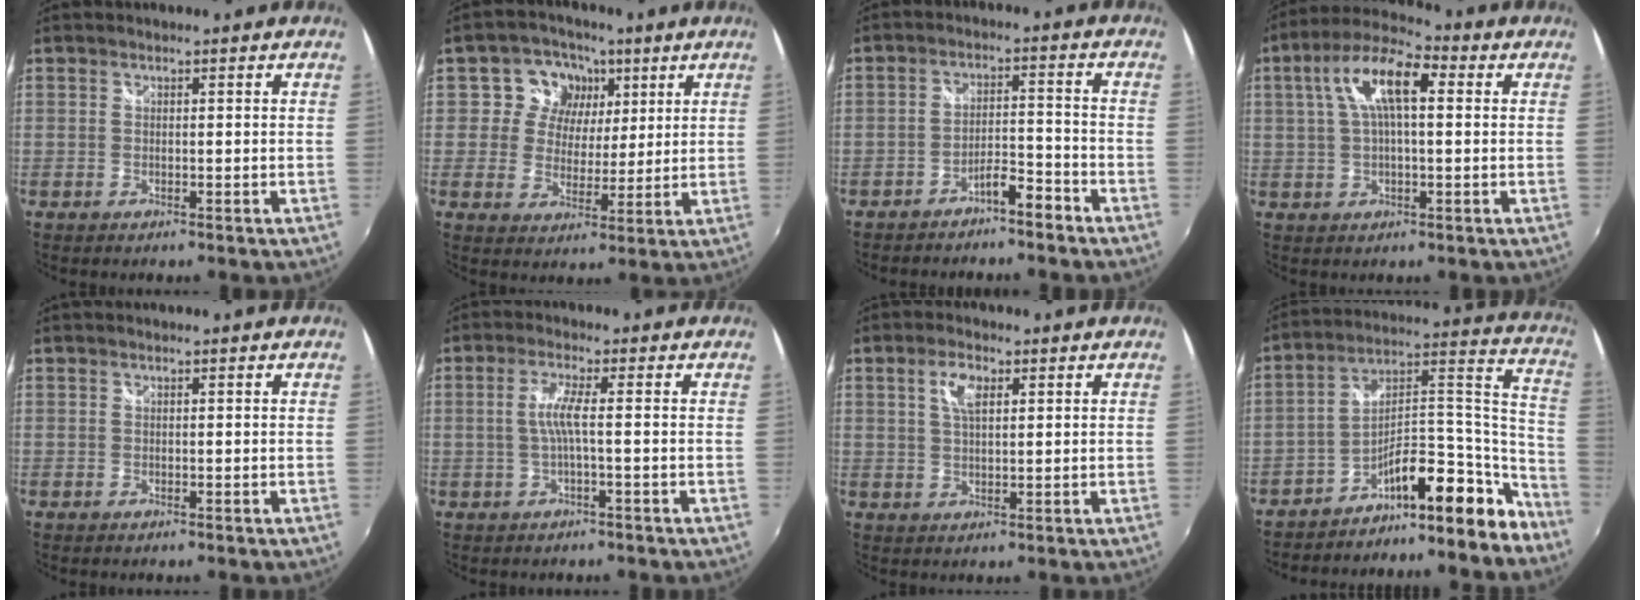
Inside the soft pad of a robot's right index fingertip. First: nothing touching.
{"total": 8.6, "force": [3.2, 7.5, 2.4], "torque": [-0.041, 0.004, 0.046]}
{"total": 4.7, "force": [-4.0, 0.8, 2.2], "torque": [-0.046, 0.008, -0.065]}
{"total": 11.1, "force": [2.7, 4.1, 10.0], "torque": [-0.188, 0.029, 0.042]}
{"total": 0.0}
{"total": 3.6, "force": [-0.6, -0.5, 3.5], "torque": [-0.075, 0.001, -0.008]}
{"total": 4.4, "force": [1.7, 1.9, 3.5], "torque": [-0.065, 0.007, 0.032]}
{"total": 16.0, "force": [-14.3, 3.8, 6.1], "torque": [-0.059, 0.070, -0.227]}